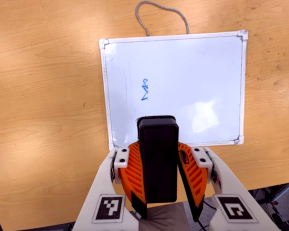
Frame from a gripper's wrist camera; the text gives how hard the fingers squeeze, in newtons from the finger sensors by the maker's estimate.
{"total": 10.0, "left": 10.0, "right": 10.1}